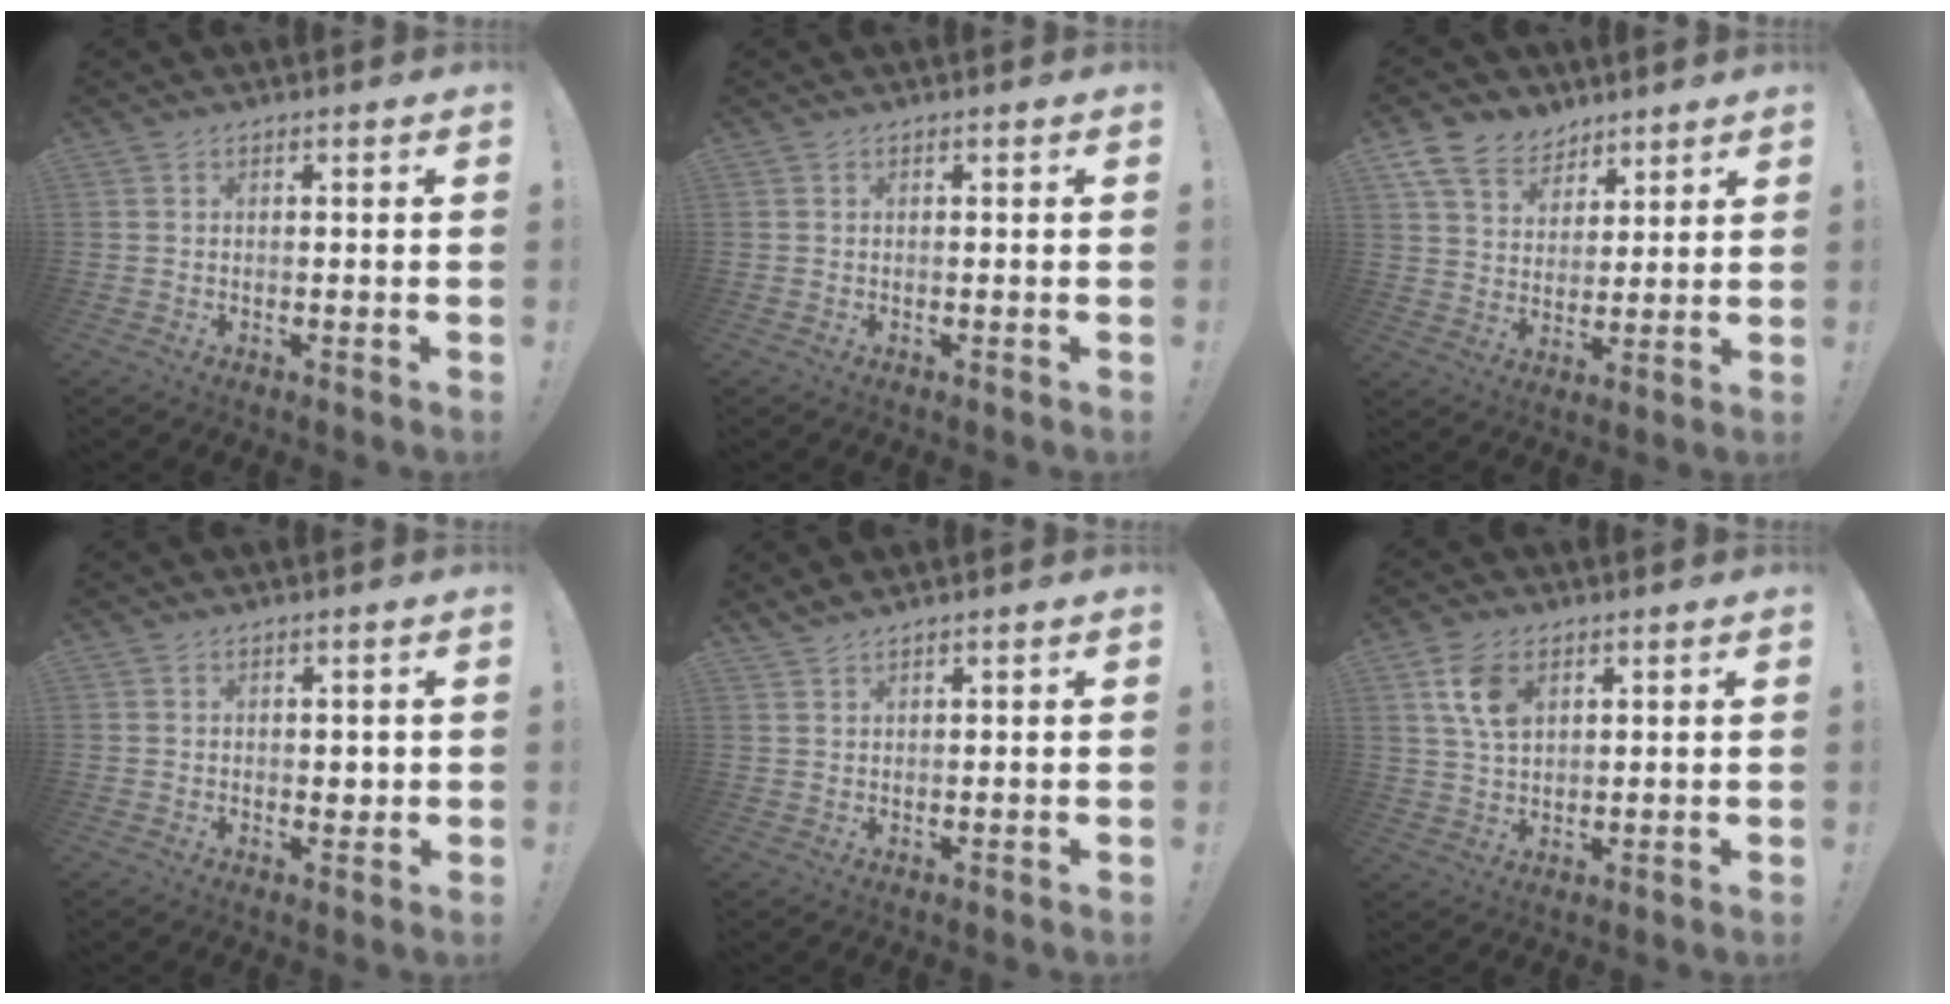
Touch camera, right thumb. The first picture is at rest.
{"total": 0.0}
{"total": 10.5, "force": [7.5, 6.8, 2.7], "torque": [-0.056, -0.051, 0.151]}
{"total": 1.7, "force": [0.3, 1.4, 0.9], "torque": [-0.004, -0.003, 0.003]}
{"total": 2.0, "force": [1.9, 0.2, 0.4], "torque": [-0.012, -0.010, 0.037]}
{"total": 8.7, "force": [3.8, 5.2, 5.8], "torque": [-0.101, -0.008, 0.072]}